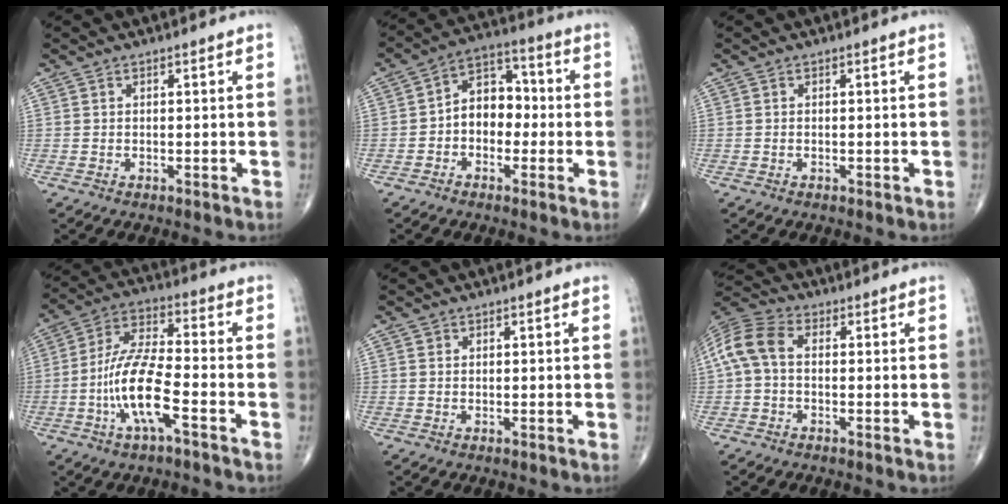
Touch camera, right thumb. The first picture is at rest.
{"total": 9.0, "force": [-1.0, 6.7, 6.0], "torque": [-0.059, 0.036, -0.032]}
{"total": 0.0}
{"total": 12.6, "force": [-4.5, 3.5, 11.2], "torque": [-0.232, 0.034, -0.088]}
{"total": 0.6, "force": [0.3, 0.6, 0.1], "torque": [0.003, 0.000, 0.004]}
{"total": 8.5, "force": [0.2, 5.4, 6.5], "torque": [-0.139, 0.026, -0.007]}